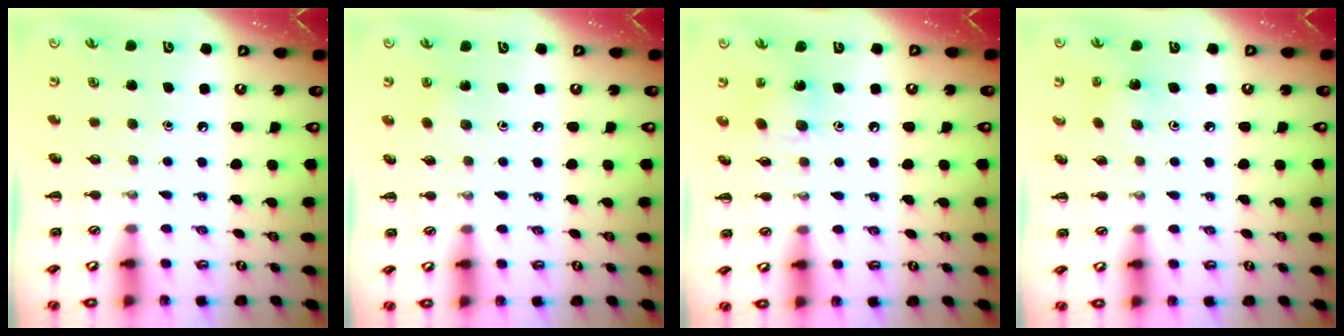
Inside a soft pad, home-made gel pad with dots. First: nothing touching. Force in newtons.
{"total": 5.4, "press": 5.2, "slide": 1.4}
{"total": 5.1, "press": 5.0, "slide": 0.7}
{"total": 2.6, "press": 2.5, "slide": 0.8}